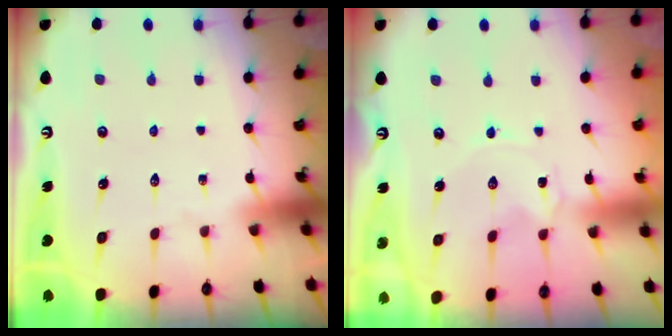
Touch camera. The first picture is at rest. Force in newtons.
{"total": 0.0}